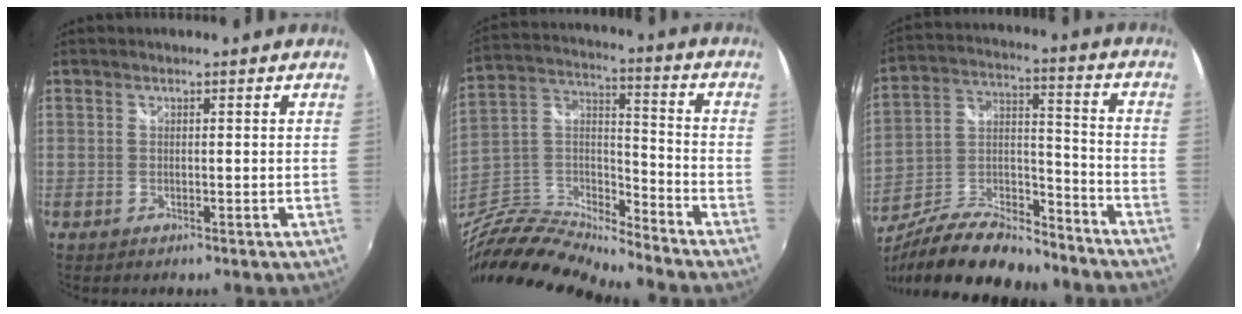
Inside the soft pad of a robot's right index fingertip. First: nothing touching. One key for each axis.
{"total": 15.4, "fx": -13.7, "fy": 2.4, "fz": 6.4, "tx": -0.155, "ty": 0.004, "tz": -0.277}
{"total": 19.4, "fx": -14.5, "fy": 6.4, "fz": 11.3, "tx": -0.224, "ty": -0.008, "tz": -0.245}